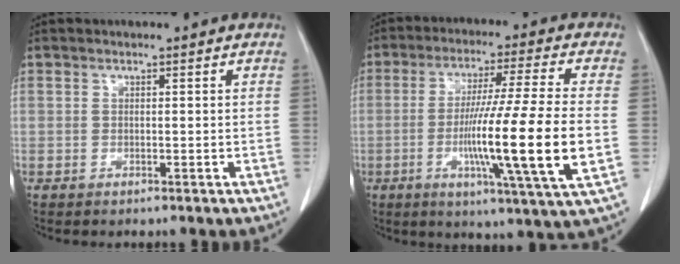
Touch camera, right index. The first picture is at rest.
{"total": 17.3, "force": [-3.0, -1.3, 17.0], "torque": [-0.297, -0.018, -0.057]}